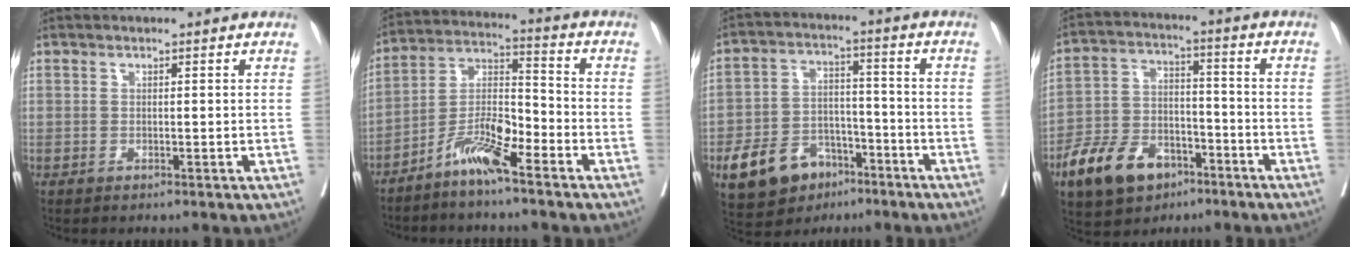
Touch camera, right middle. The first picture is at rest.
{"total": 8.4, "force": [-5.8, 1.2, 6.0], "torque": [-0.123, -0.001, -0.115]}
{"total": 11.3, "force": [-6.5, 7.4, 5.6], "torque": [-0.105, 0.010, -0.105]}
{"total": 11.6, "force": [-7.0, 7.0, 6.1], "torque": [-0.121, 0.008, -0.120]}